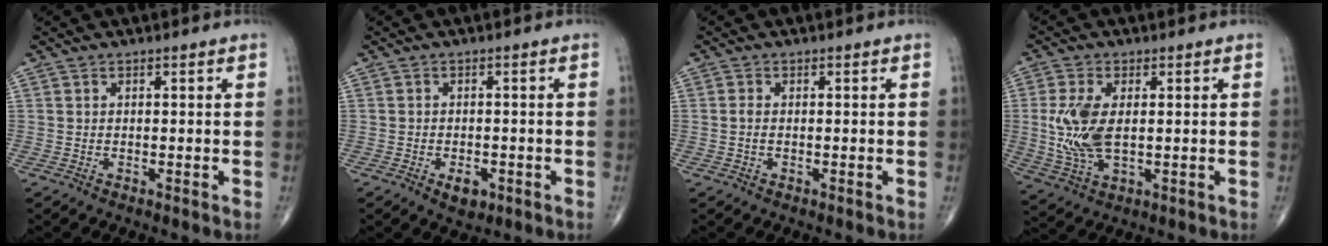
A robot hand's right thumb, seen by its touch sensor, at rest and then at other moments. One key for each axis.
{"total": 3.4, "fx": -1.5, "fy": 2.0, "fz": 2.2, "tx": -0.027, "ty": 0.001, "tz": -0.018}
{"total": 1.1, "fx": -0.2, "fy": 0.6, "fz": 1.0, "tx": -0.020, "ty": 0.001, "tz": -0.004}
{"total": 10.0, "fx": 0.6, "fy": 5.1, "fz": 8.5, "tx": -0.191, "ty": -0.007, "tz": 0.019}